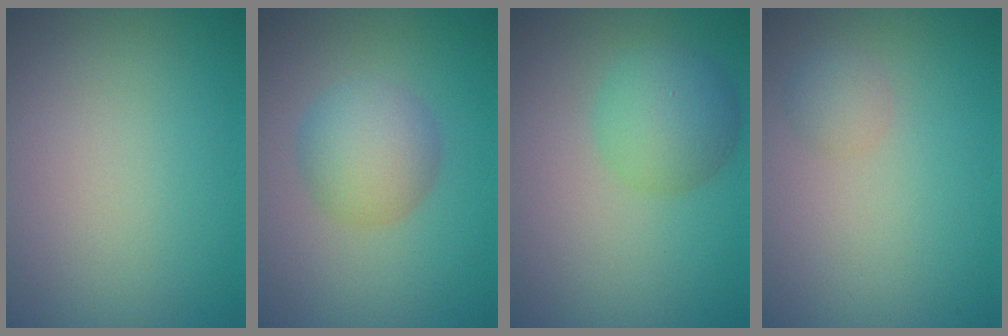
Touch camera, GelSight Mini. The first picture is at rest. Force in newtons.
{"total": 4.0, "press": 4.0, "slide": 0.1}
{"total": 3.9, "press": 3.9, "slide": 0.2}
{"total": 1.4, "press": 1.4, "slide": 0.1}